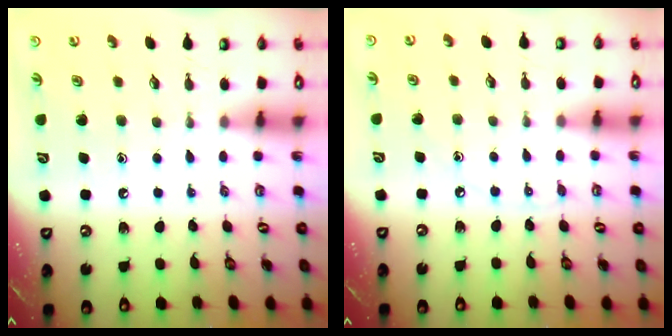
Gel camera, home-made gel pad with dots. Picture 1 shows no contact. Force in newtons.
{"total": 3.2, "press": 3.2, "slide": 0.4}